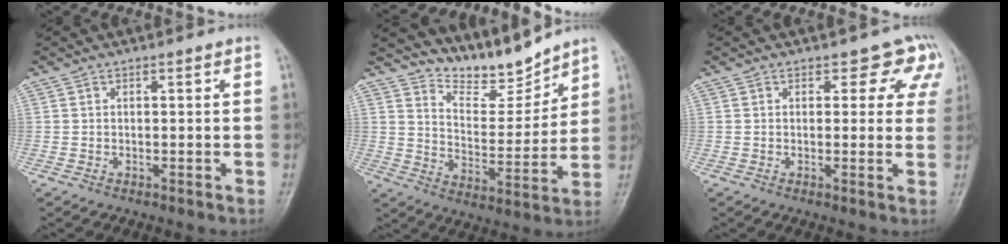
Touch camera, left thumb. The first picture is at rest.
{"total": 10.0, "force": [9.4, 2.4, 2.2], "torque": [-0.005, -0.076, 0.174]}
{"total": 5.9, "force": [3.5, 3.8, 2.8], "torque": [0.011, -0.014, 0.025]}